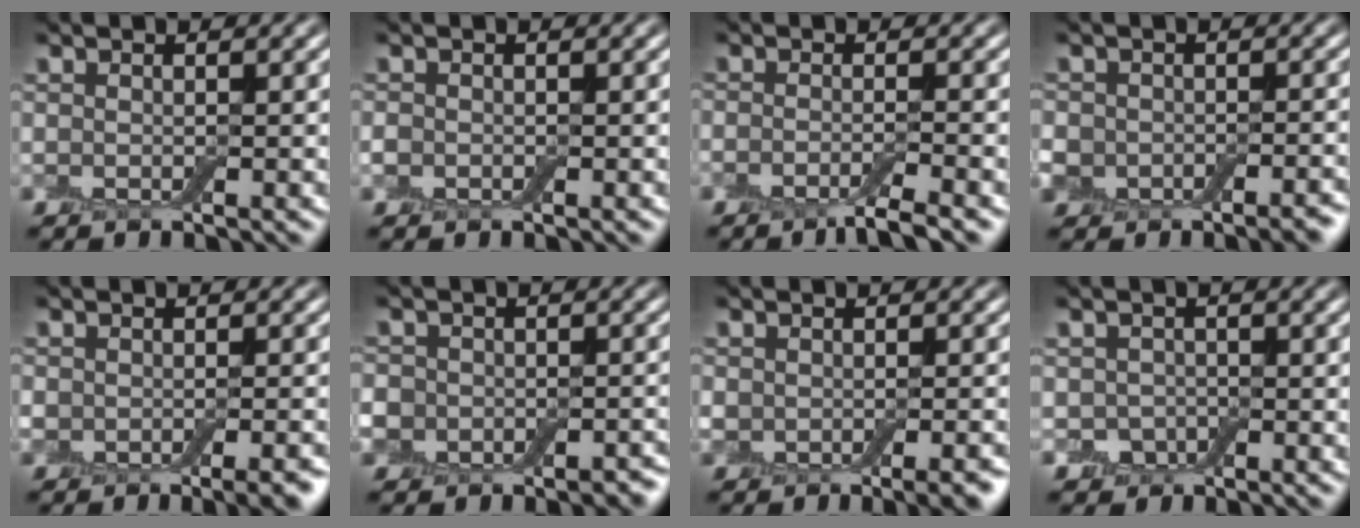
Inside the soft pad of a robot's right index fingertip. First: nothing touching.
{"total": 0.8, "force": [-0.3, 0.7, 0.2], "torque": [-0.003, -0.003, -0.009]}
{"total": 3.0, "force": [-2.0, 0.4, 2.1], "torque": [-0.030, -0.003, -0.045]}
{"total": 5.7, "force": [-2.9, 4.3, 2.3], "torque": [-0.012, -0.002, -0.047]}
{"total": 4.3, "force": [-2.5, 2.2, 2.8], "torque": [-0.035, -0.008, -0.029]}
{"total": 8.0, "force": [-4.1, 6.5, 2.1], "torque": [-0.025, -0.030, -0.082]}
{"total": 3.8, "force": [-1.8, 2.2, 2.5], "torque": [-0.029, -0.010, -0.024]}
{"total": 1.9, "force": [-0.6, 1.6, 0.7], "torque": [-0.010, -0.003, -0.015]}